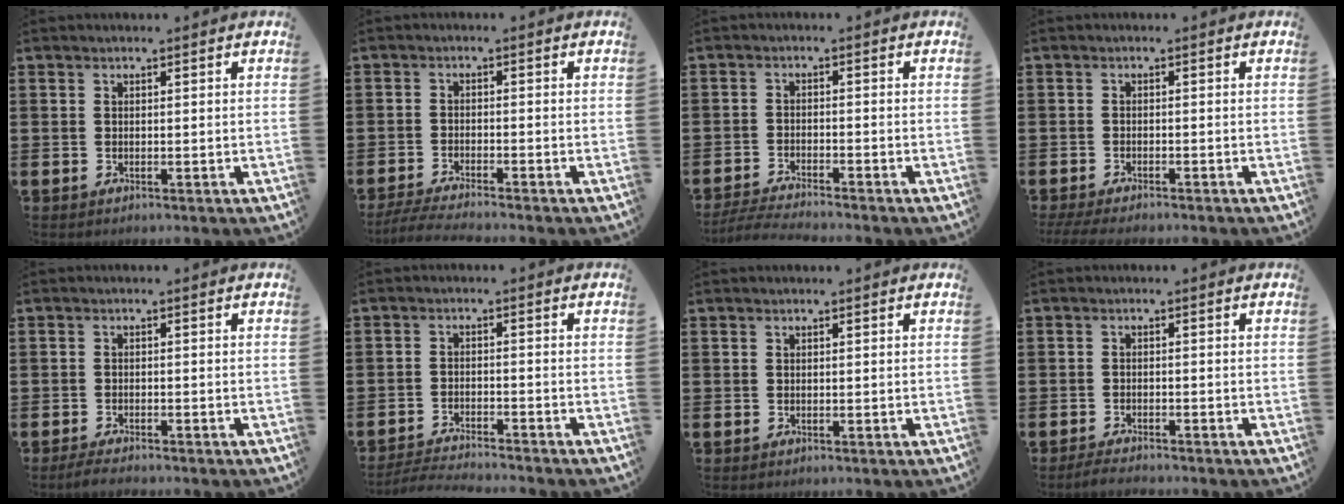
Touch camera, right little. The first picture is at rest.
{"total": 2.6, "force": [-2.3, -0.1, 1.2], "torque": [-0.018, -0.002, -0.043]}
{"total": 2.8, "force": [-2.7, -0.2, 0.9], "torque": [-0.013, 0.000, -0.052]}
{"total": 1.5, "force": [-1.2, 0.1, 0.8], "torque": [-0.013, 0.000, -0.024]}
{"total": 1.5, "force": [-1.3, 0.2, 0.7], "torque": [-0.013, 0.001, -0.025]}
{"total": 2.7, "force": [-2.7, -0.2, 0.3], "torque": [-0.006, 0.002, -0.056]}
{"total": 0.0}
{"total": 1.6, "force": [-1.5, 0.0, 0.4], "torque": [-0.009, 0.002, -0.030]}